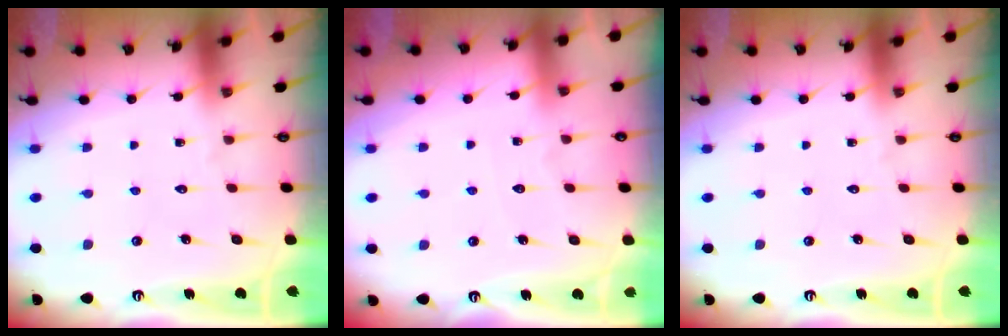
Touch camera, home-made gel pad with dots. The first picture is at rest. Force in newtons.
{"total": 2.4, "press": 2.4, "slide": 0.3}
{"total": 0.0}